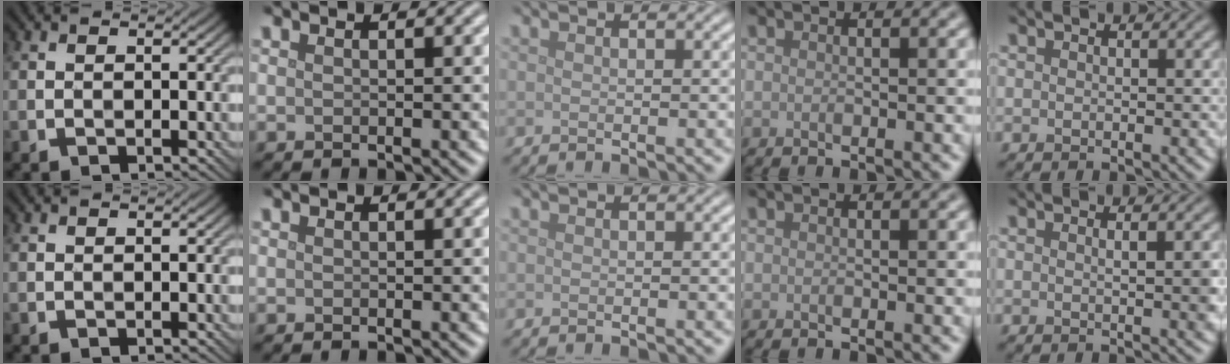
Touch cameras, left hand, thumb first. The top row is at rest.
{"little": {"total": 1.7, "force": [0.3, 0.4, 1.6], "torque": [-0.019, 0.003, 0.001]}}